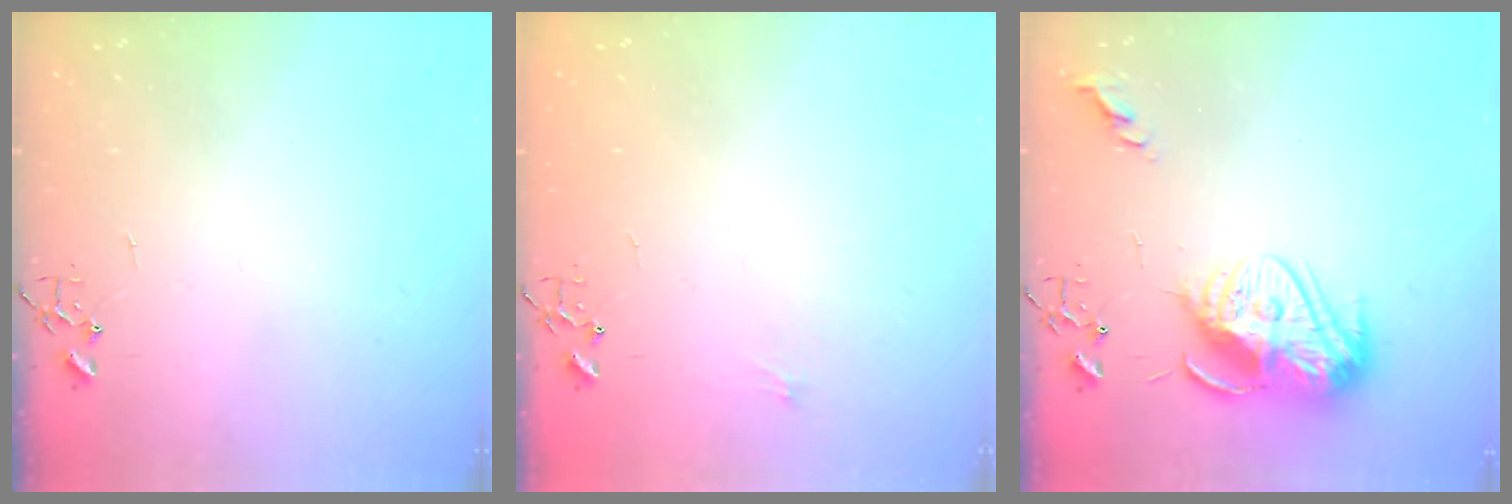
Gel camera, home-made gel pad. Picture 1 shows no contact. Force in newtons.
{"total": 5.0, "press": 5.0, "slide": 0.7}
{"total": 15.6, "press": 15.6, "slide": 1.2}